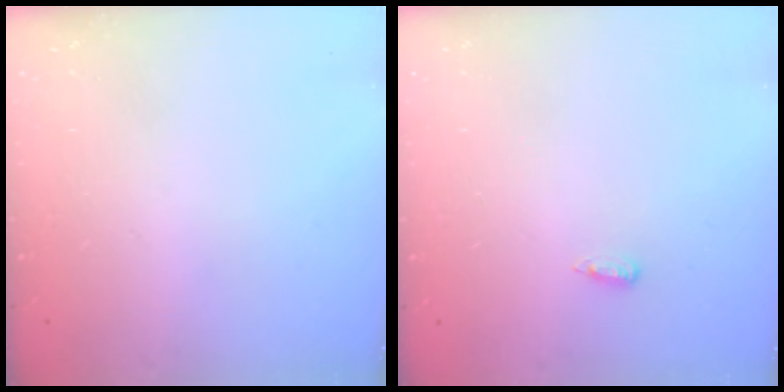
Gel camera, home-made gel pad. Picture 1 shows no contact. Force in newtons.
{"total": 4.4, "press": 3.4, "slide": 2.9}